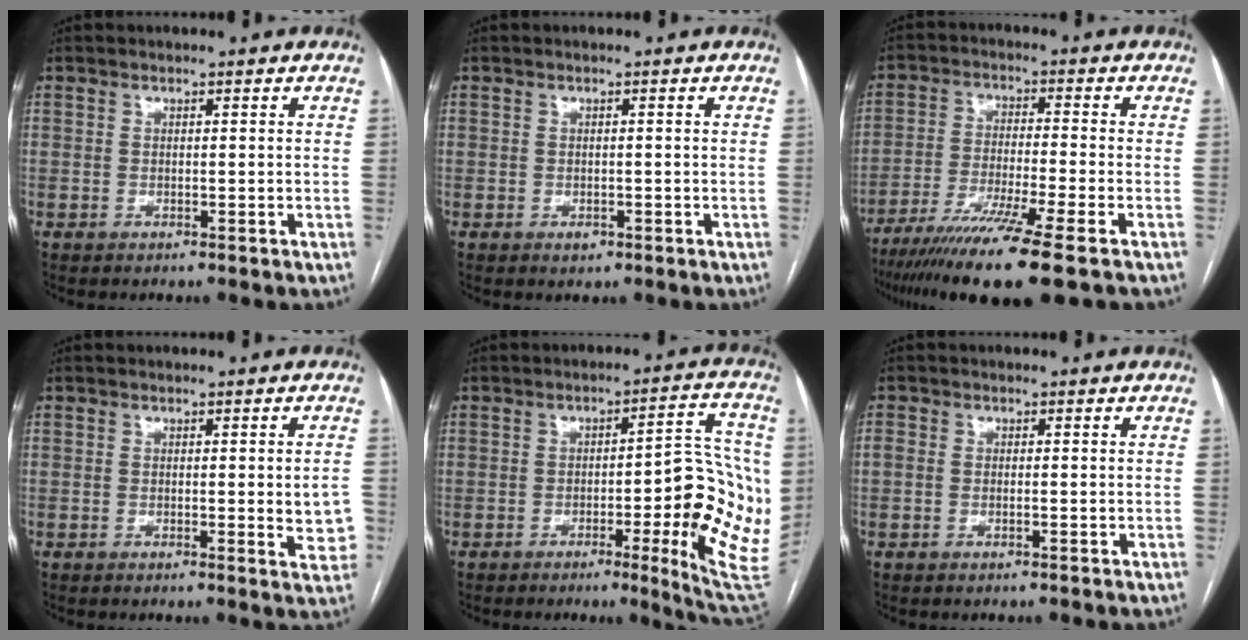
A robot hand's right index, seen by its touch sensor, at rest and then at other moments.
{"total": 1.2, "force": [-0.6, 0.8, 0.6], "torque": [-0.007, 0.001, -0.003]}
{"total": 13.5, "force": [-9.5, -1.4, 9.6], "torque": [-0.176, -0.042, -0.159]}
{"total": 4.4, "force": [-0.4, 1.0, 4.3], "torque": [-0.044, -0.004, -0.004]}
{"total": 15.0, "force": [-2.7, 2.5, 14.5], "torque": [-0.153, 0.012, -0.026]}
{"total": 1.4, "force": [-0.4, 0.7, 1.2], "torque": [-0.028, 0.008, -0.002]}